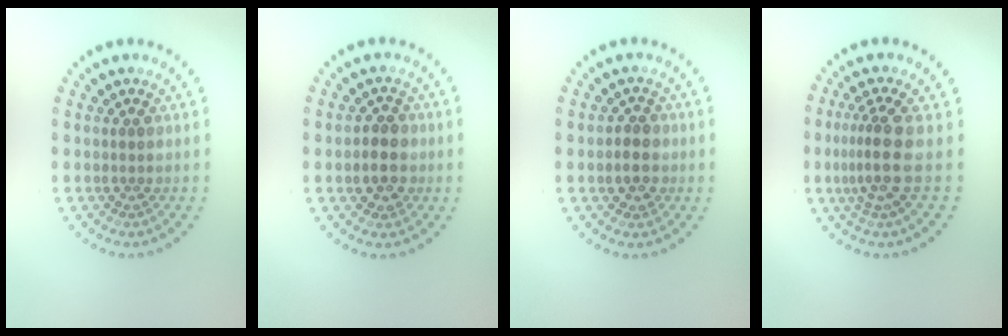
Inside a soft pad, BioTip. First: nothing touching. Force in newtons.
{"total": 2.8, "press": 2.8, "slide": 0.6}
{"total": 1.8, "press": 1.7, "slide": 0.5}
{"total": 3.1, "press": 2.3, "slide": 2.0}